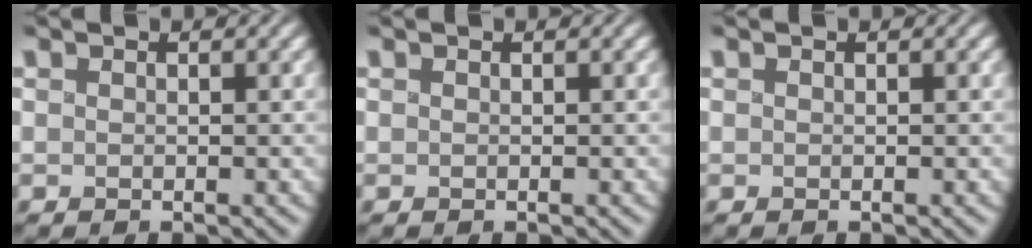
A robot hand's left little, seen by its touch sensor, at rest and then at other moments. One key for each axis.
{"total": 0.0}
{"total": 0.0}